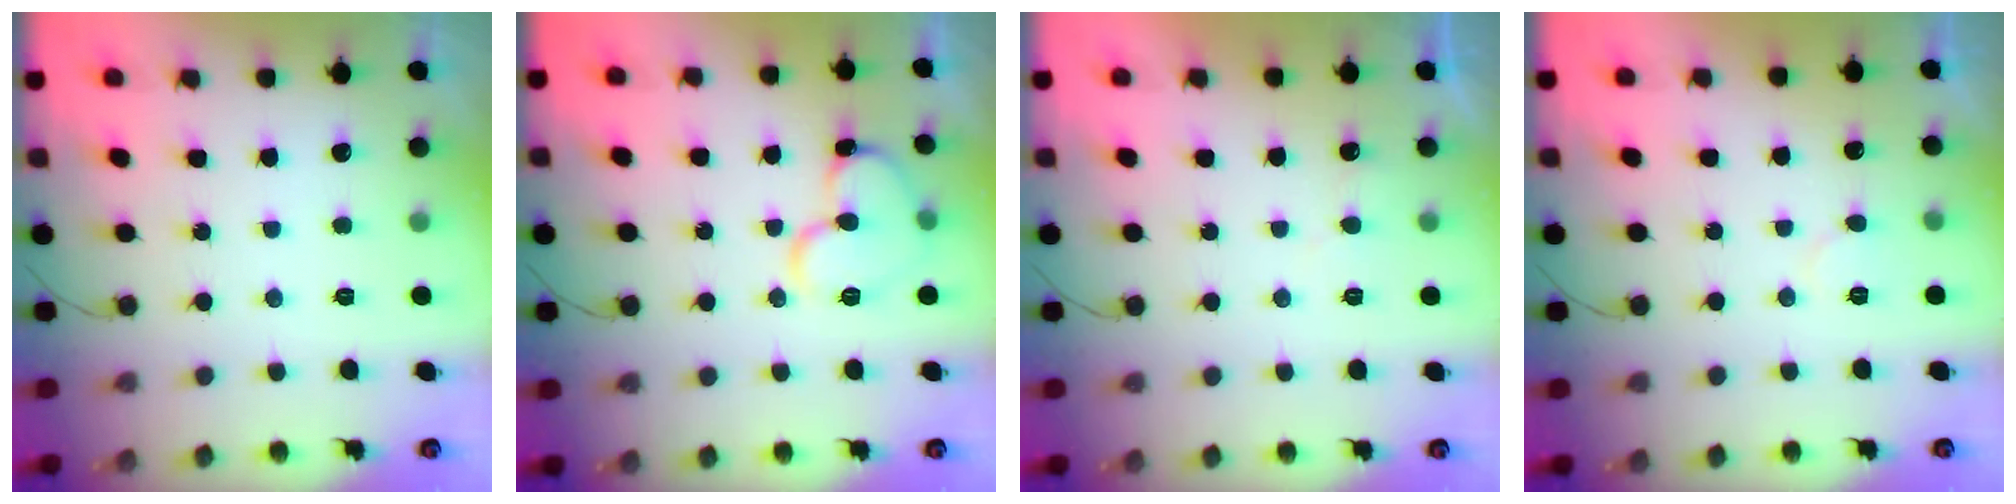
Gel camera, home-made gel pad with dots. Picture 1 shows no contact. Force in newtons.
{"total": 12.8, "press": 12.7, "slide": 1.7}
{"total": 4.9, "press": 4.9, "slide": 0.3}
{"total": 3.7, "press": 3.7, "slide": 0.4}